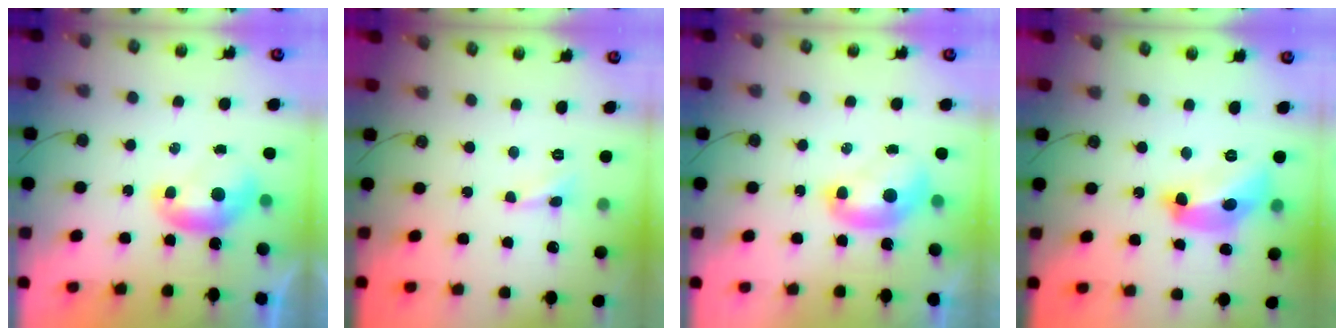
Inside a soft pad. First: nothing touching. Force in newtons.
{"total": 2.1, "press": 2.0, "slide": 0.6}
{"total": 2.0, "press": 2.0, "slide": 0.2}
{"total": 12.7, "press": 12.7, "slide": 0.9}